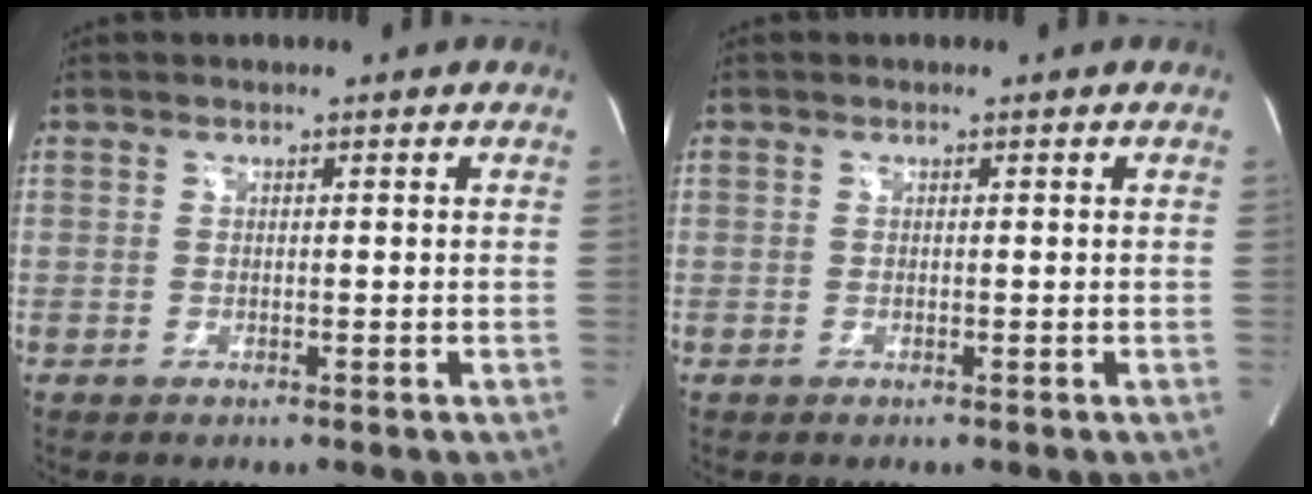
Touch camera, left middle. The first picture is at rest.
{"total": 0.0}